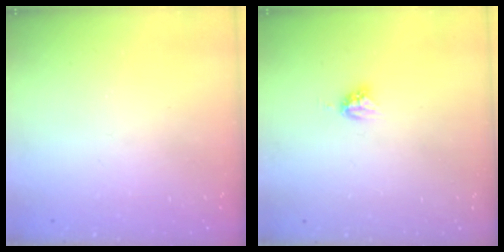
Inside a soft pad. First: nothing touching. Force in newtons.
{"total": 3.4, "press": 3.4, "slide": 0.4}